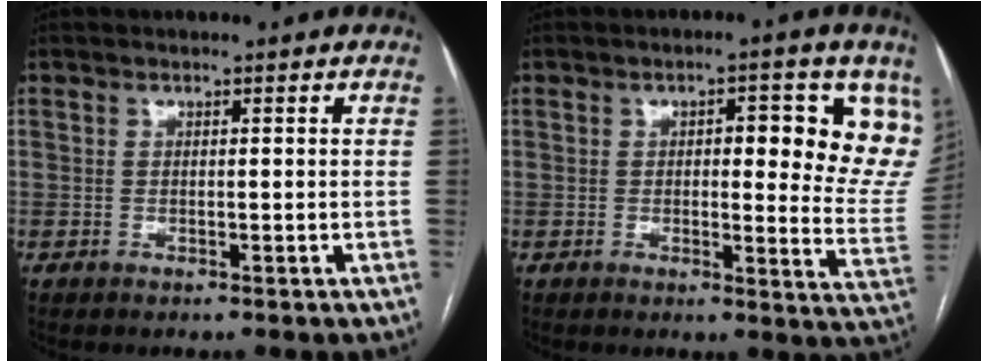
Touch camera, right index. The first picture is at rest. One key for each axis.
{"total": 12.7, "fx": 4.8, "fy": 4.0, "fz": 11.0, "tx": -0.120, "ty": -0.011, "tz": 0.046}